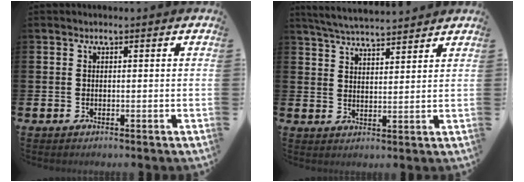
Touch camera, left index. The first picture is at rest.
{"total": 4.9, "force": [4.9, 0.2, 0.5], "torque": [-0.032, -0.023, 0.089]}